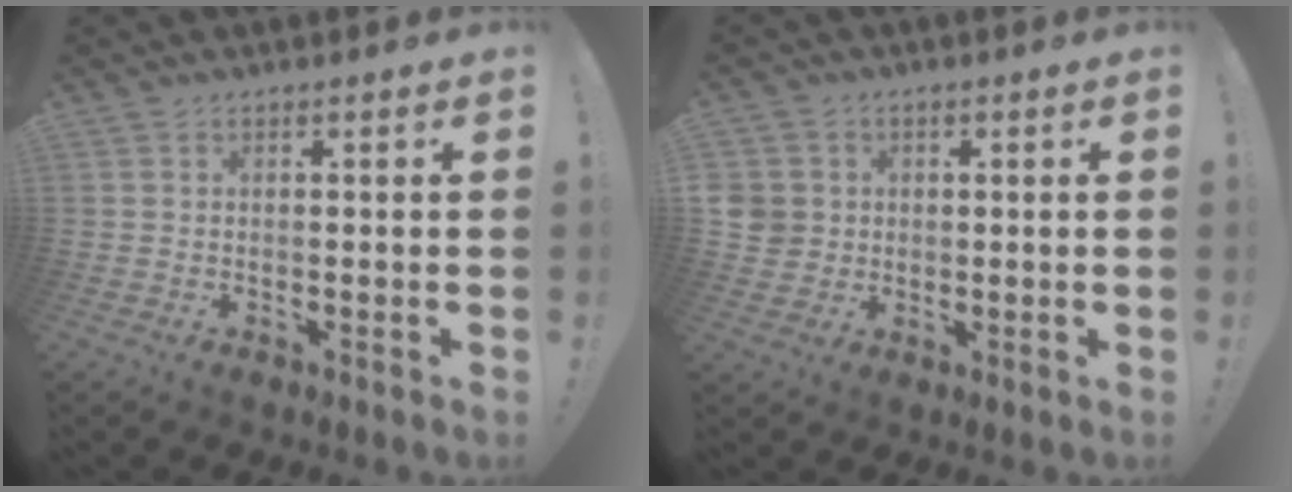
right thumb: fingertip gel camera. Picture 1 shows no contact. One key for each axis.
{"total": 5.1, "fx": 0.5, "fy": 4.9, "fz": 1.3, "tx": -0.035, "ty": 0.000, "tz": 0.009}